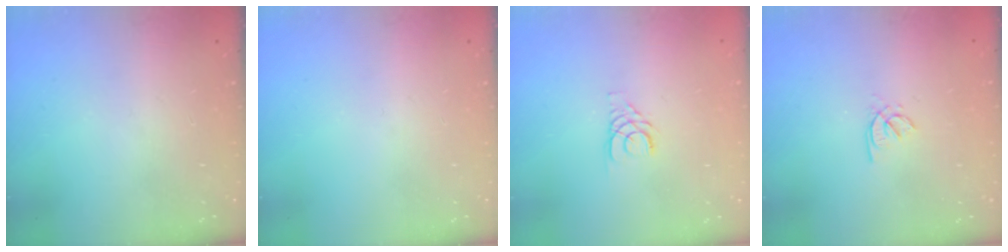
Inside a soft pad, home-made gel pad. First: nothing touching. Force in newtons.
{"total": 0.0}
{"total": 3.4, "press": 3.4, "slide": 0.3}
{"total": 1.8, "press": 1.8, "slide": 0.5}